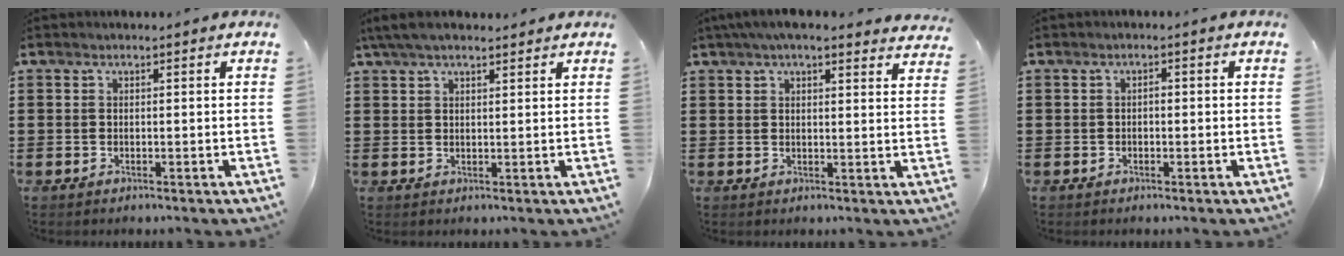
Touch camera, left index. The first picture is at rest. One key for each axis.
{"total": 4.0, "fx": 2.8, "fy": 1.0, "fz": 2.7, "tx": -0.057, "ty": 0.004, "tz": 0.052}
{"total": 4.9, "fx": 4.1, "fy": 0.7, "fz": 2.6, "tx": -0.061, "ty": -0.003, "tz": 0.076}
{"total": 1.0, "fx": -0.3, "fy": 0.6, "fz": 0.8, "tx": -0.017, "ty": 0.001, "tz": -0.006}